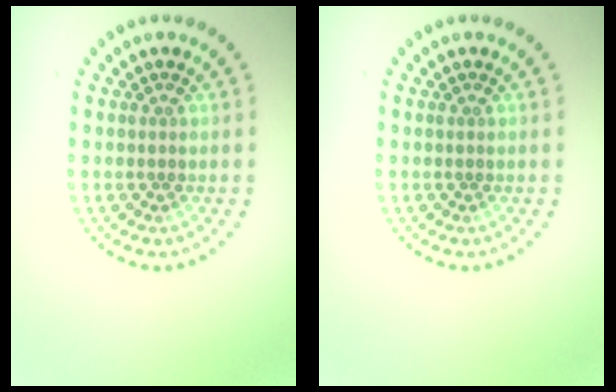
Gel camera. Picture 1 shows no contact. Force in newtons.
{"total": 0.0}